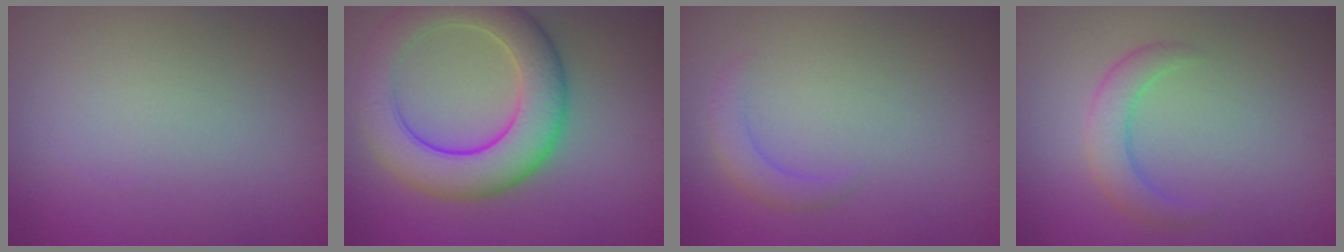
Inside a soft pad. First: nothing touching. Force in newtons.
{"total": 8.3, "press": 8.3, "slide": 0.5}
{"total": 1.7, "press": 1.7, "slide": 0.2}
{"total": 2.8, "press": 2.7, "slide": 0.2}